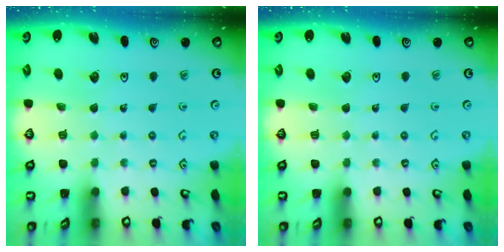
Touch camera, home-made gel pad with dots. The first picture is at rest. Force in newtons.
{"total": 0.0}